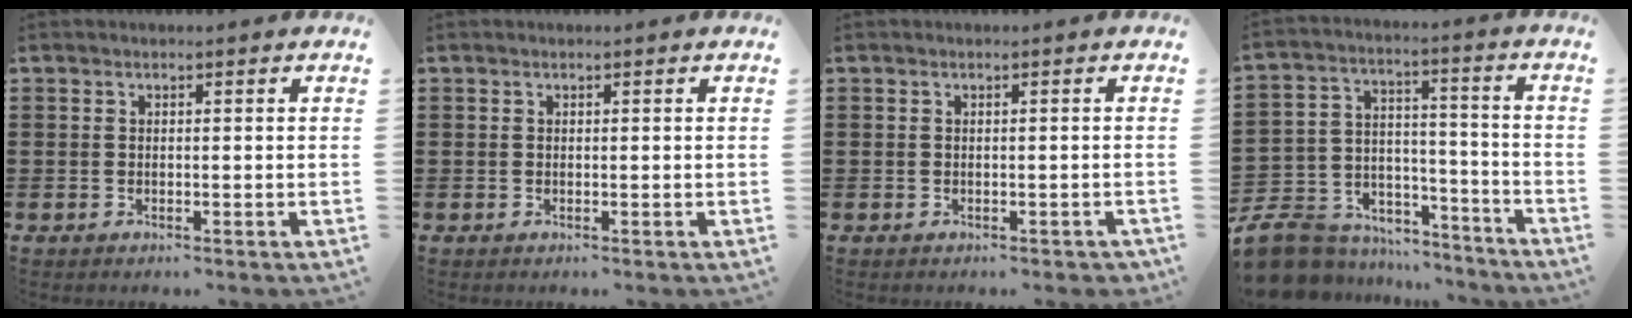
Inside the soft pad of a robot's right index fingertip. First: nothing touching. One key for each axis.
{"total": 0.0}
{"total": 0.0}
{"total": 8.6, "fx": -7.2, "fy": 4.7, "fz": 1.1, "tx": -0.048, "ty": 0.012, "tz": -0.137}